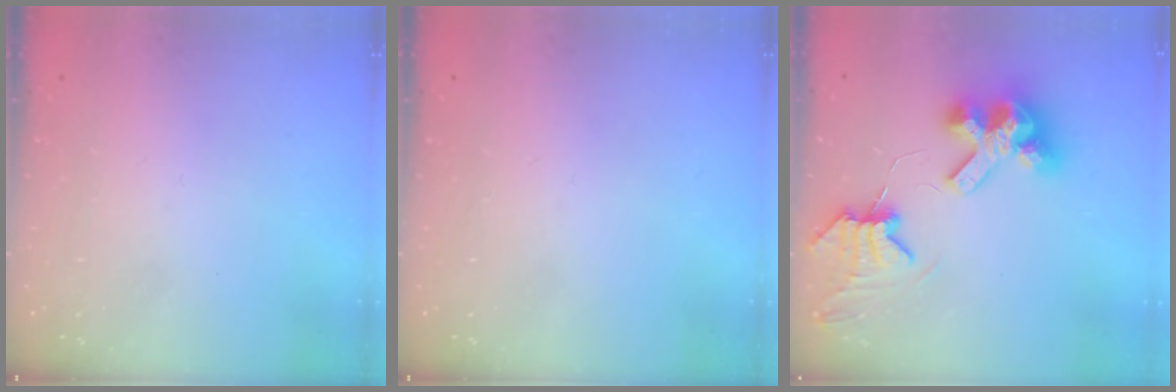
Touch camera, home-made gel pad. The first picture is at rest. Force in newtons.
{"total": 0.0}
{"total": 9.1, "press": 9.0, "slide": 1.3}